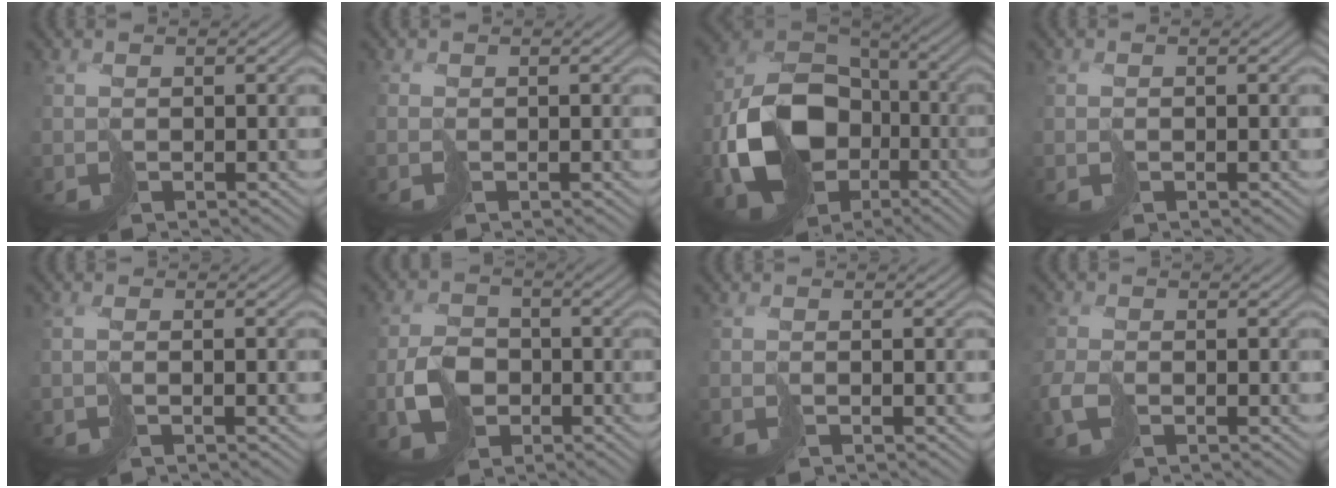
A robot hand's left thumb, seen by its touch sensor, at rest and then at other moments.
{"total": 0.0}
{"total": 15.1, "force": [-4.4, 11.6, 8.6], "torque": [-0.165, -0.036, -0.078]}
{"total": 0.6, "force": [0.0, 0.2, 0.6], "torque": [-0.010, 0.000, 0.001]}
{"total": 1.9, "force": [-0.6, 0.5, 1.7], "torque": [-0.032, -0.002, -0.013]}
{"total": 5.4, "force": [-1.7, 4.3, 2.7], "torque": [-0.057, -0.006, -0.032]}
{"total": 0.7, "force": [-0.3, 0.1, 0.6], "torque": [-0.010, 0.000, -0.009]}
{"total": 2.9, "force": [-1.1, 2.0, 1.9], "torque": [-0.049, -0.009, -0.023]}